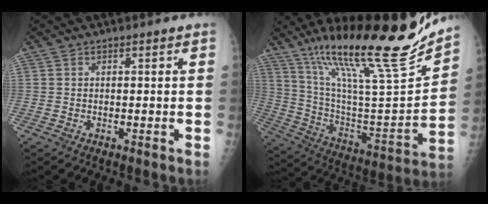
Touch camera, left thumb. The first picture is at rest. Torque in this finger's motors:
{"motor_torque": [1.37, -0.64, 1.52, -1.26, 0.30]}